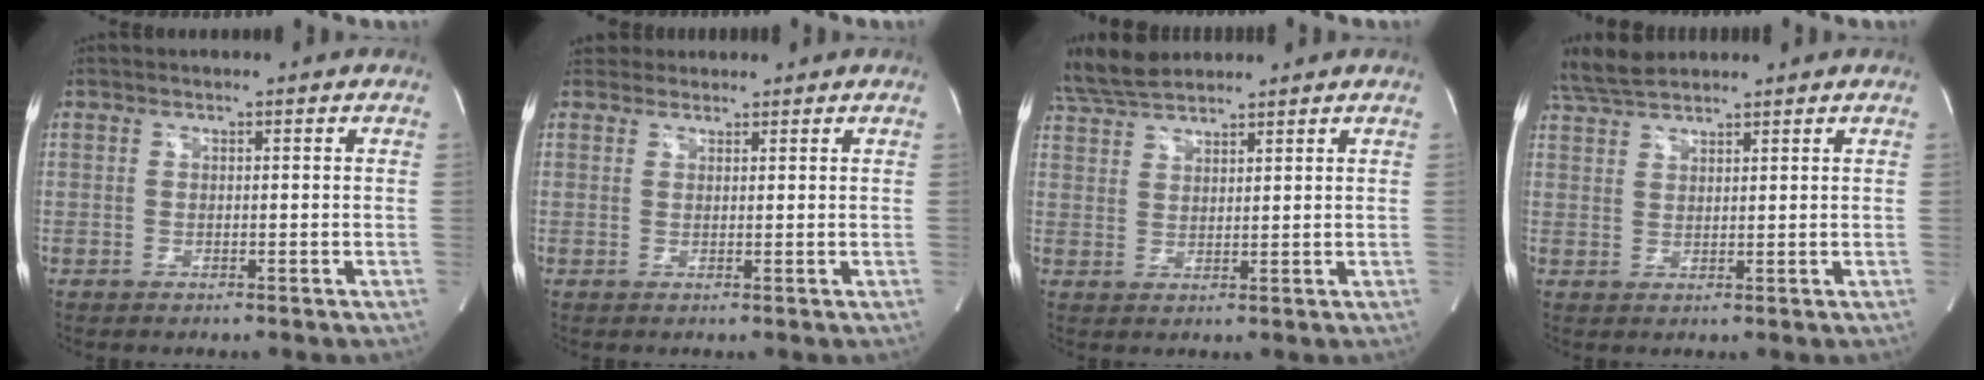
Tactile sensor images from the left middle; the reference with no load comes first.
{"total": 2.4, "force": [2.1, 1.0, -0.3], "torque": [0.009, 0.020, 0.032]}
{"total": 7.2, "force": [6.6, 1.4, 2.6], "torque": [-0.066, 0.027, 0.132]}
{"total": 5.7, "force": [5.2, 1.0, 2.1], "torque": [-0.056, 0.024, 0.105]}